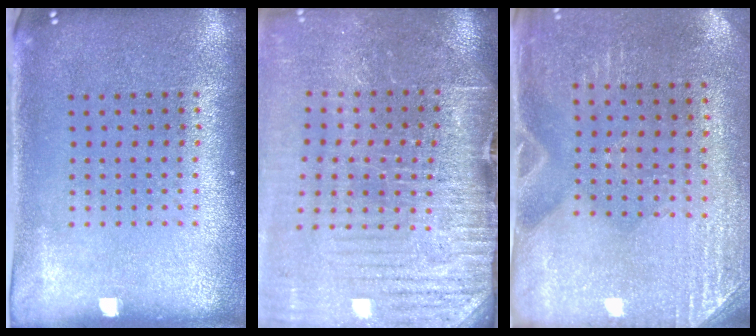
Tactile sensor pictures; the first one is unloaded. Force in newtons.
{"total": 4.1, "press": 3.9, "slide": 1.3}
{"total": 2.9, "press": 2.6, "slide": 1.2}